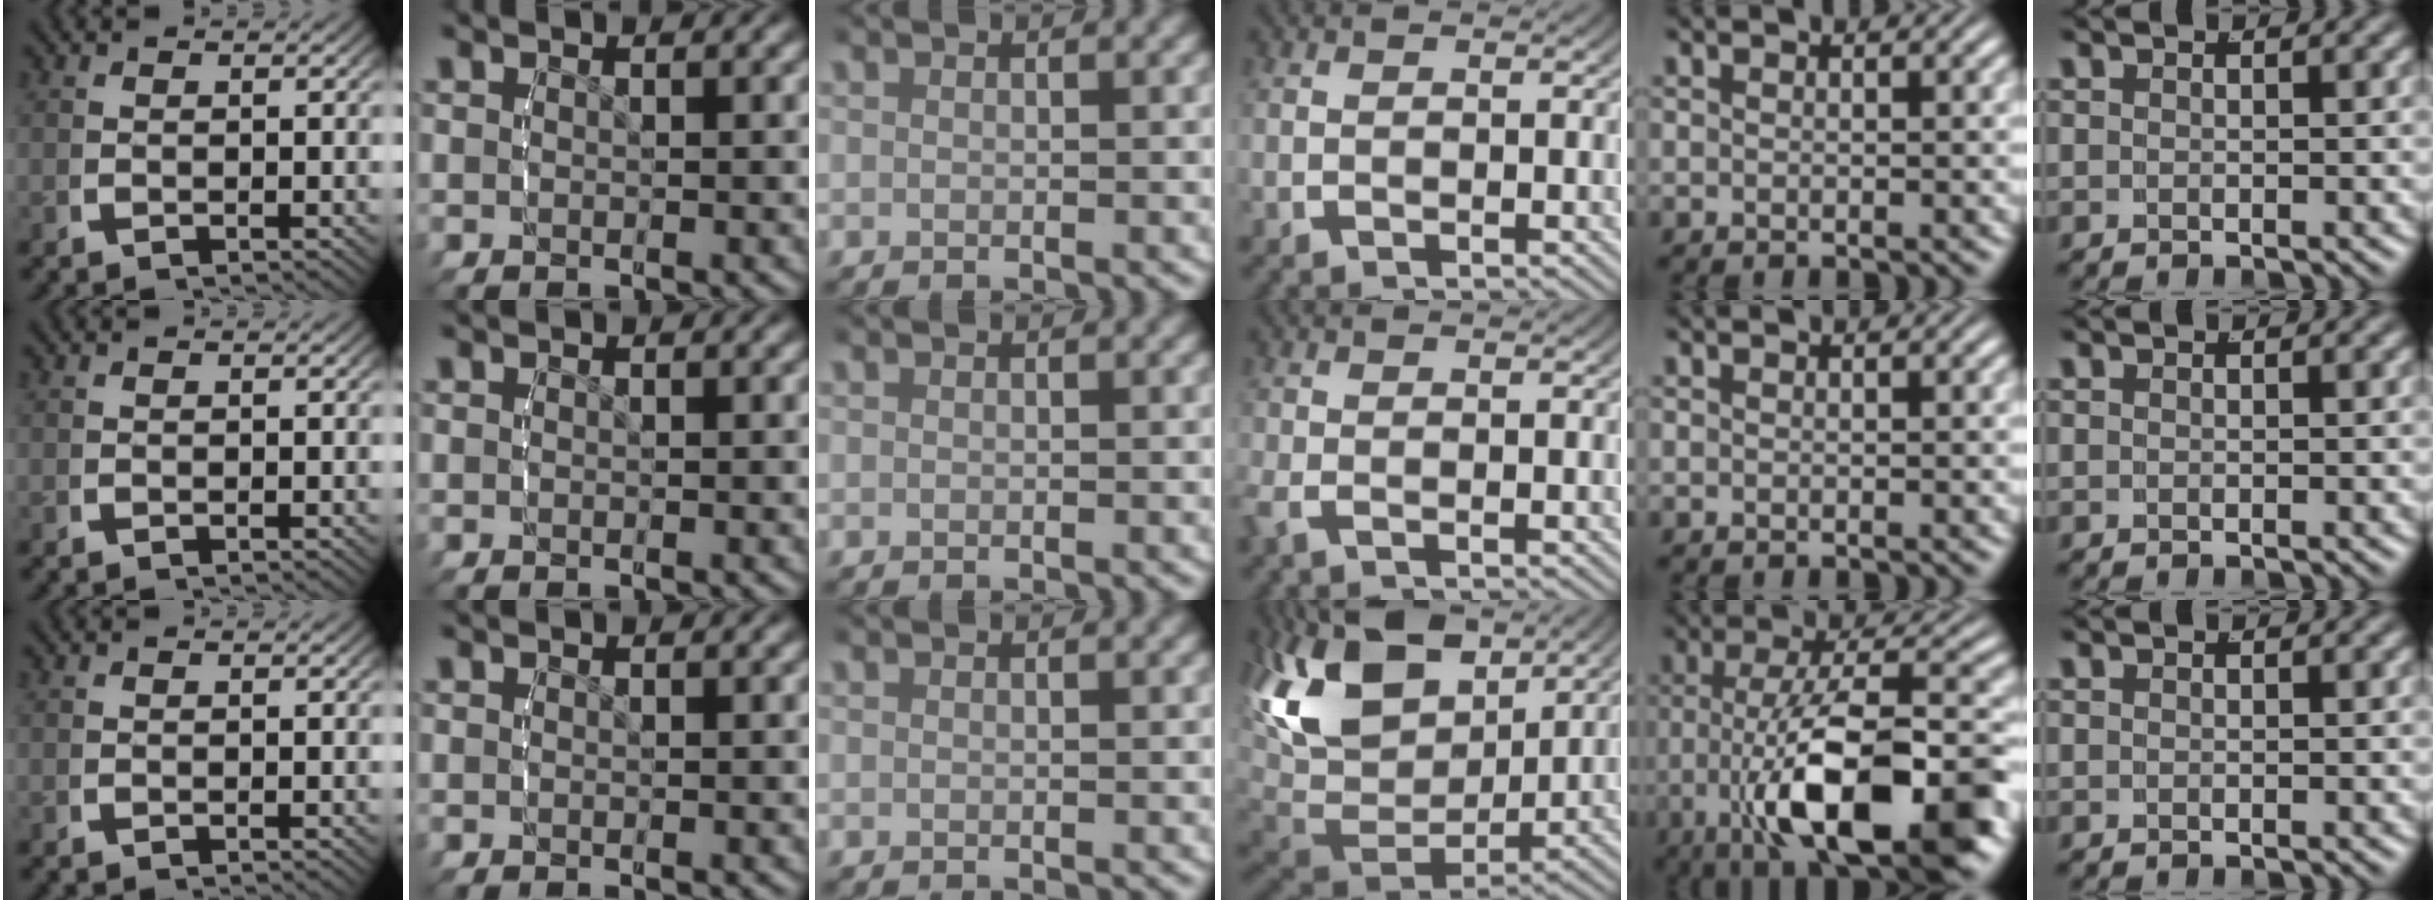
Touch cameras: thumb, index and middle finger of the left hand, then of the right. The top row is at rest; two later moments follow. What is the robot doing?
{"motion": "lift_and_place", "object": "bottle cap"}